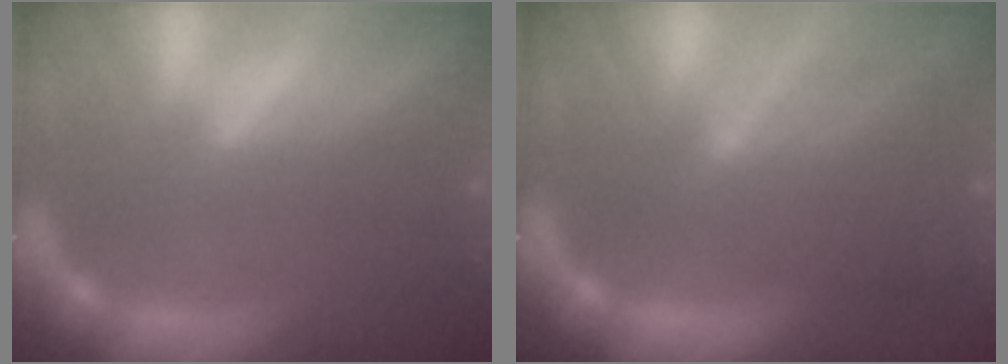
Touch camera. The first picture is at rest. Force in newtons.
{"total": 6.0}